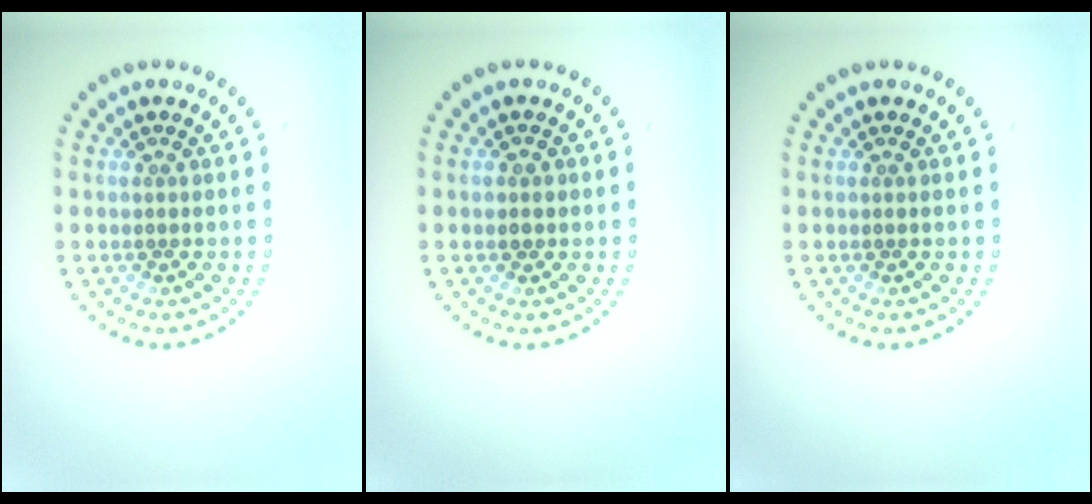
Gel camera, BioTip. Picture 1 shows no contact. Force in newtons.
{"total": 1.0, "press": 1.0, "slide": 0.3}
{"total": 0.0}